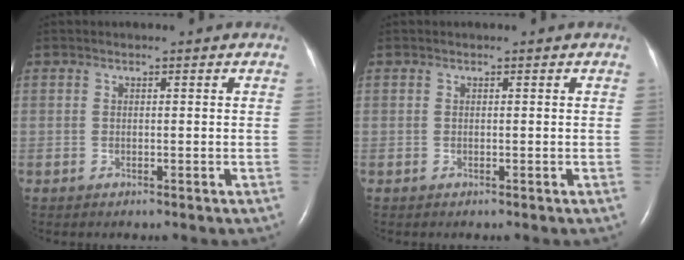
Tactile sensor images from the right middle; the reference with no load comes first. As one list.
[{"total": 0.0}]